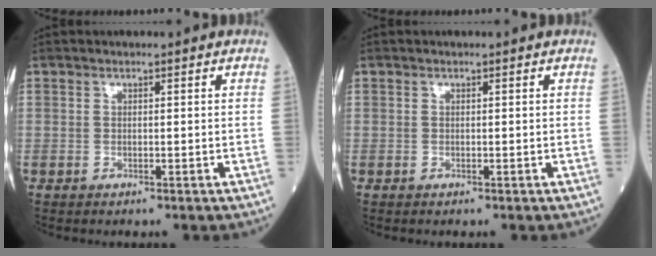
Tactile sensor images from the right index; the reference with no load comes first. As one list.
[{"total": 0.0}]